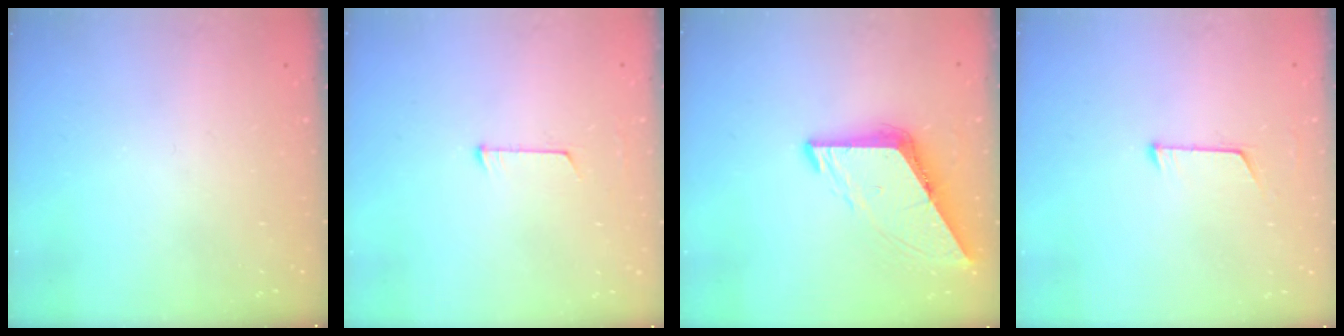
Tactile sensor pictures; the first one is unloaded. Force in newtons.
{"total": 5.3, "press": 5.3, "slide": 0.4}
{"total": 8.1, "press": 8.0, "slide": 1.1}
{"total": 4.7, "press": 4.7, "slide": 0.5}